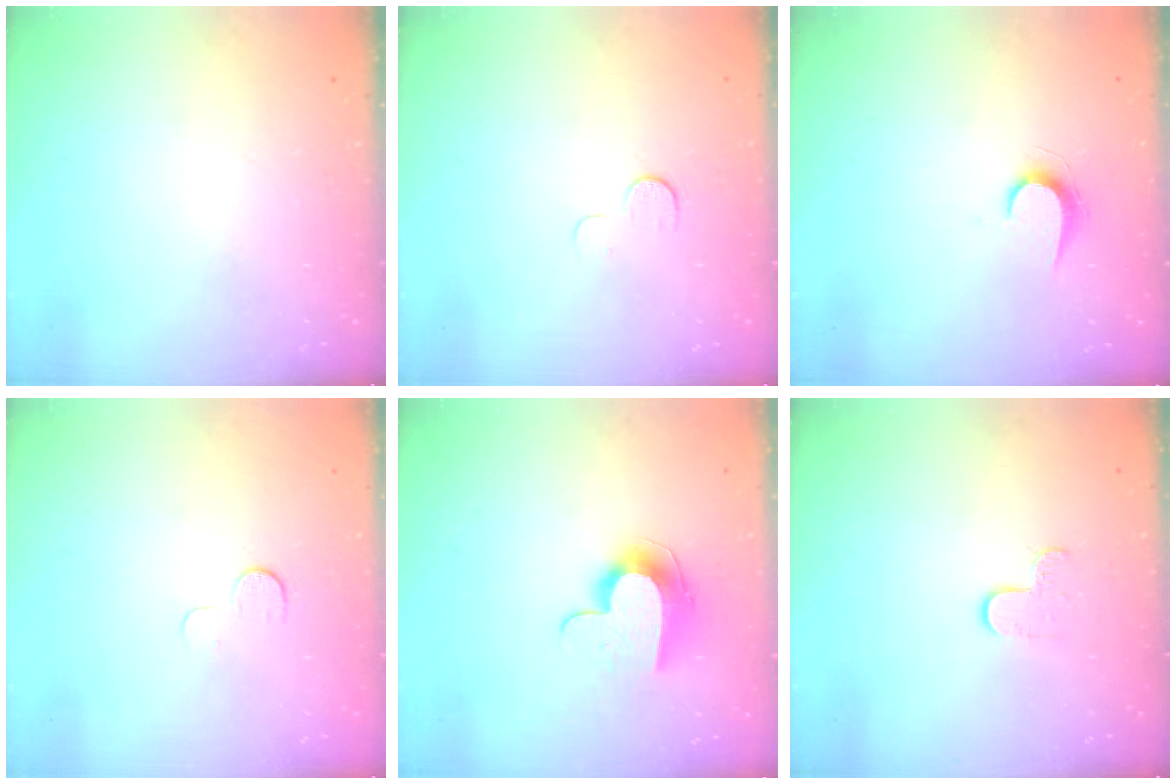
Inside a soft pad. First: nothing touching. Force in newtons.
{"total": 5.1, "press": 5.1, "slide": 0.5}
{"total": 5.9, "press": 5.9, "slide": 0.6}
{"total": 5.1, "press": 5.1, "slide": 0.5}
{"total": 9.8, "press": 9.8, "slide": 0.1}
{"total": 3.1, "press": 3.1, "slide": 0.4}